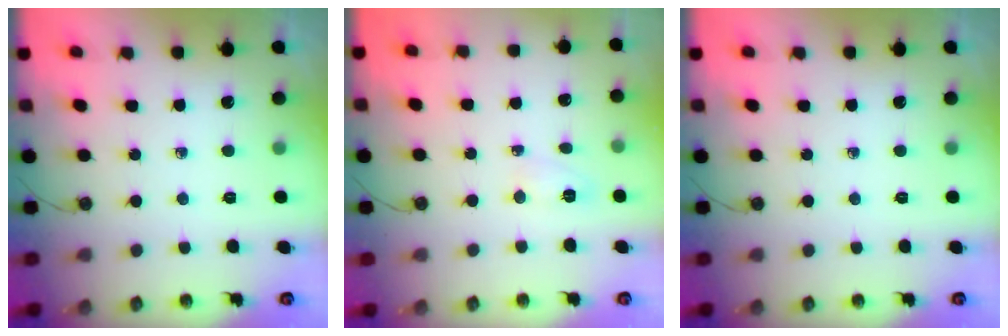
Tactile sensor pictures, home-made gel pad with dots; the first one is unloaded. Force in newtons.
{"total": 3.8, "press": 3.8, "slide": 0.7}
{"total": 0.0}